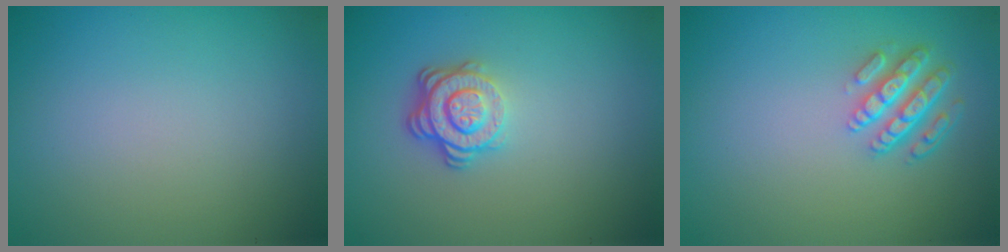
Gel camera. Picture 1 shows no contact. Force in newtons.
{"total": 3.2, "press": 2.4, "slide": 2.1}
{"total": 4.3, "press": 3.3, "slide": 2.8}